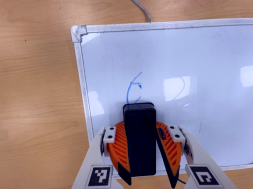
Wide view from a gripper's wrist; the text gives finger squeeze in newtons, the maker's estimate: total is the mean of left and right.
{"total": 8.1, "left": 9.0, "right": 7.1}